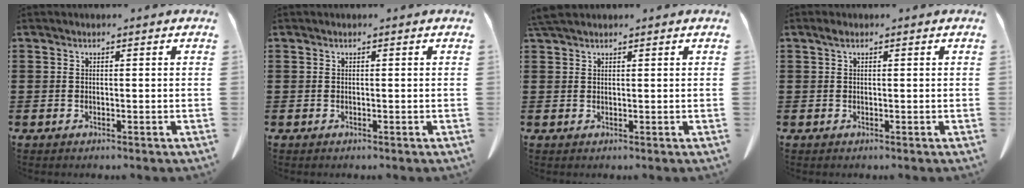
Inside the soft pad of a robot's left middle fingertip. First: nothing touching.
{"total": 0.0}
{"total": 2.1, "force": [1.8, 0.4, 1.0], "torque": [-0.025, 0.003, 0.035]}
{"total": 0.8, "force": [0.3, 0.4, 0.6], "torque": [-0.014, 0.003, 0.006]}